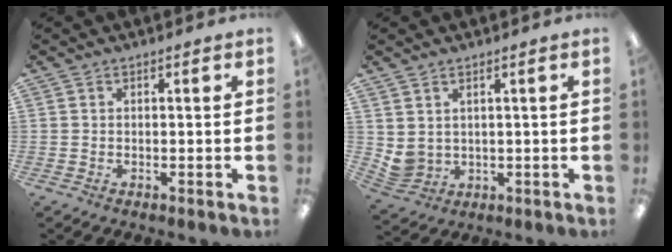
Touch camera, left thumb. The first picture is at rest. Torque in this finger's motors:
{"motor_torque": [0.49, 0.62, 0.44, -0.64, 0.00]}